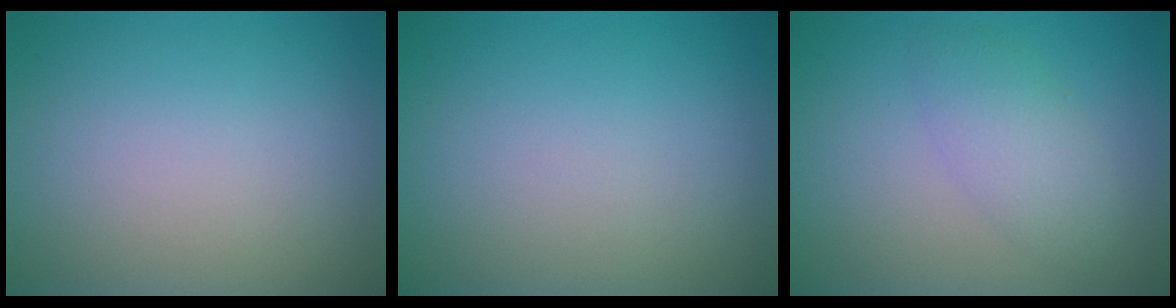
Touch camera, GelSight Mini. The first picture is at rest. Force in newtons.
{"total": 0.0}
{"total": 2.9, "press": 2.9, "slide": 0.2}